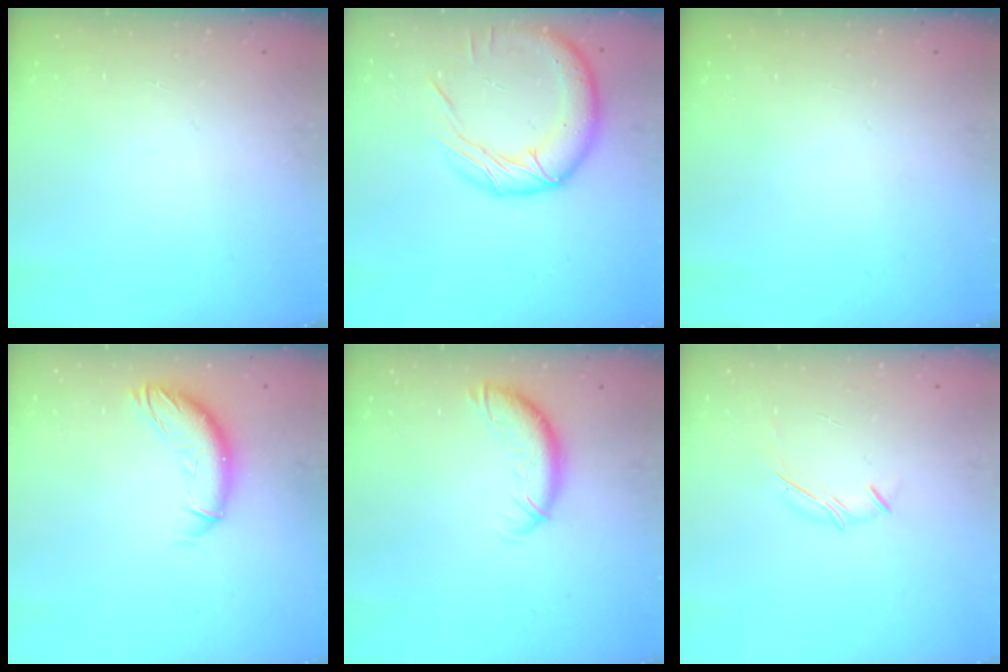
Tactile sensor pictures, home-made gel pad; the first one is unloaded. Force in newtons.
{"total": 16.9, "press": 16.8, "slide": 2.3}
{"total": 0.0}
{"total": 11.8, "press": 11.7, "slide": 1.9}
{"total": 10.0, "press": 9.9, "slide": 0.8}
{"total": 6.3, "press": 6.2, "slide": 1.5}